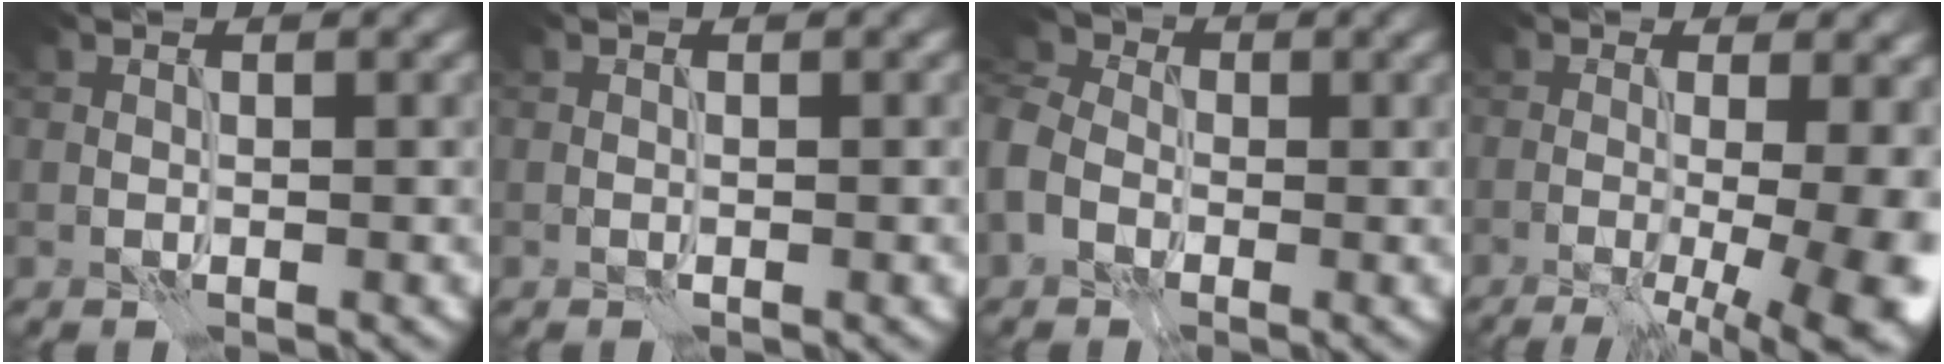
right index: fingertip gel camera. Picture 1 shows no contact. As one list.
[{"total": 0.0}, {"total": 6.0, "force": [-1.0, 4.8, 3.4], "torque": [-0.089, 0.009, -0.023]}, {"total": 12.2, "force": [-1.5, 5.1, 10.9], "torque": [-0.082, 0.003, -0.015]}]